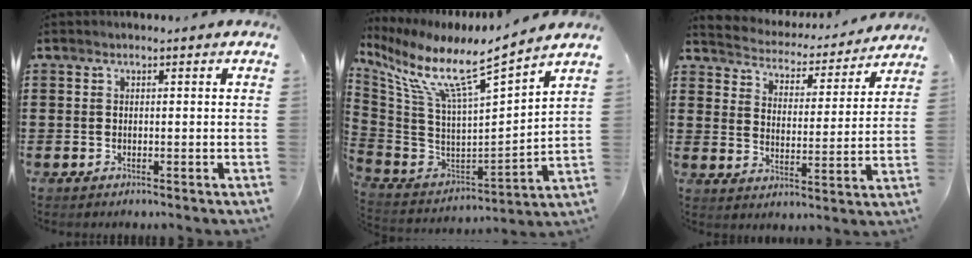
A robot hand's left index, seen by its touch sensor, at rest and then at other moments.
{"total": 9.0, "force": [6.5, 0.6, 6.3], "torque": [-0.150, -0.062, 0.102]}
{"total": 3.2, "force": [3.2, 0.2, -0.3], "torque": [-0.020, -0.034, 0.047]}